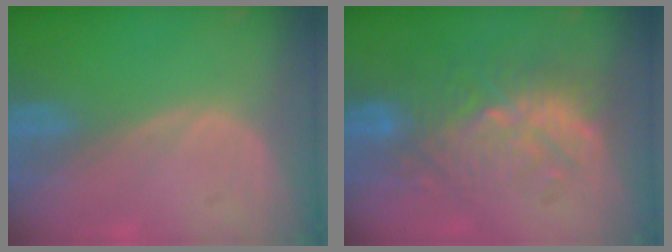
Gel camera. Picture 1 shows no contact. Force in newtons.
{"total": 9.2, "press": 9.1, "slide": 1.6}